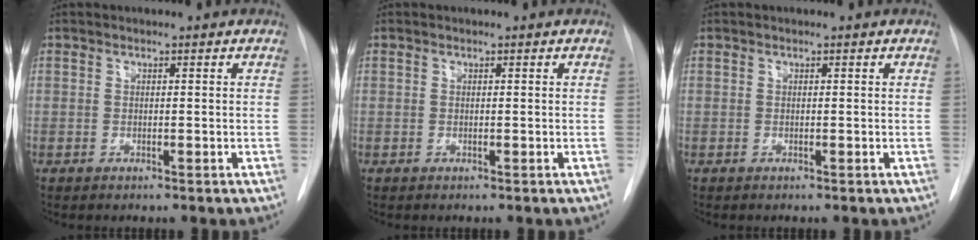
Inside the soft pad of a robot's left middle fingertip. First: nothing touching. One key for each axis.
{"total": 0.0}
{"total": 0.0}